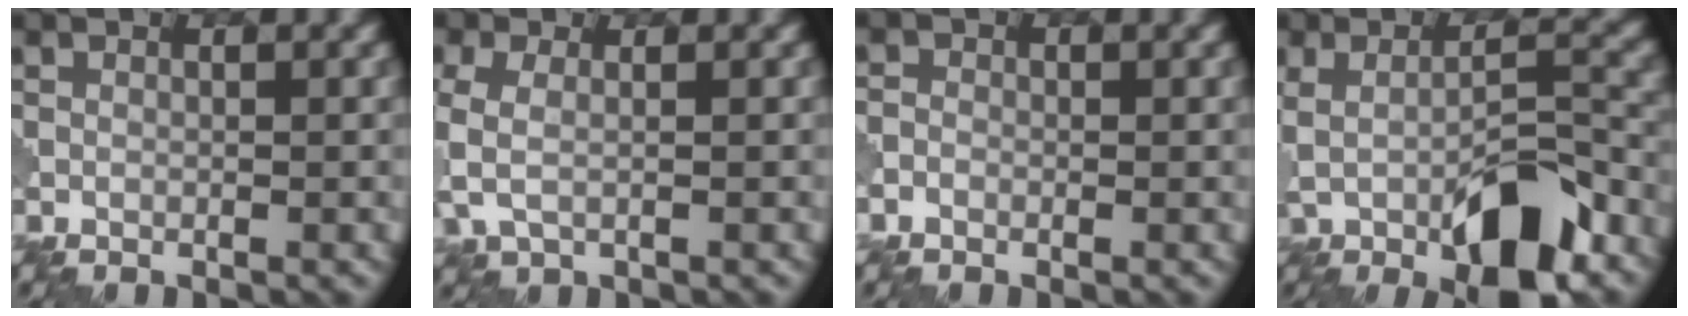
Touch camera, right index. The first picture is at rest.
{"total": 3.7, "force": [-0.3, 2.3, 2.9], "torque": [-0.081, -0.003, -0.009]}
{"total": 1.2, "force": [-0.6, 1.0, 0.4], "torque": [-0.002, 0.001, -0.014]}
{"total": 8.4, "force": [-2.6, 2.7, 7.5], "torque": [-0.131, -0.004, -0.040]}